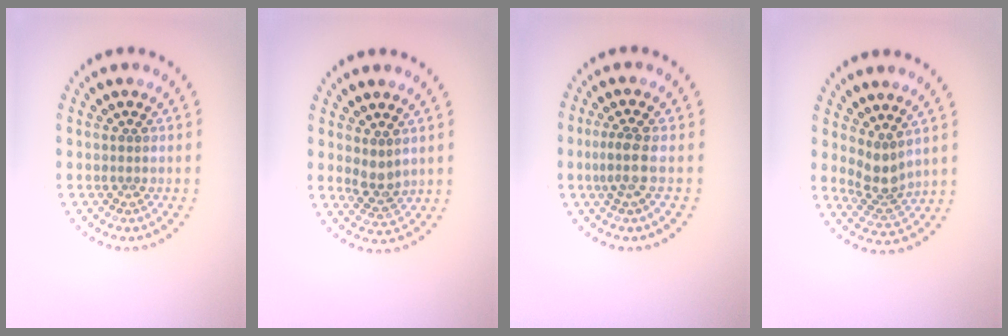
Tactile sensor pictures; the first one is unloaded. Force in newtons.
{"total": 2.0, "press": 1.7, "slide": 1.1}
{"total": 2.1, "press": 1.8, "slide": 1.1}
{"total": 2.7, "press": 2.1, "slide": 1.7}